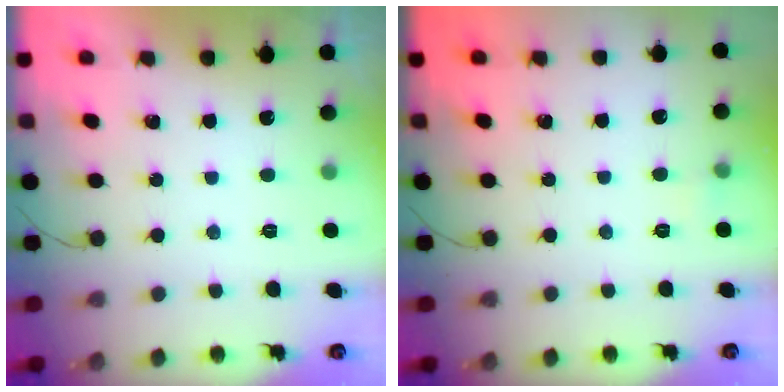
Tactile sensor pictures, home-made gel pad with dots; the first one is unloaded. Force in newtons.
{"total": 4.0, "press": 3.8, "slide": 1.0}